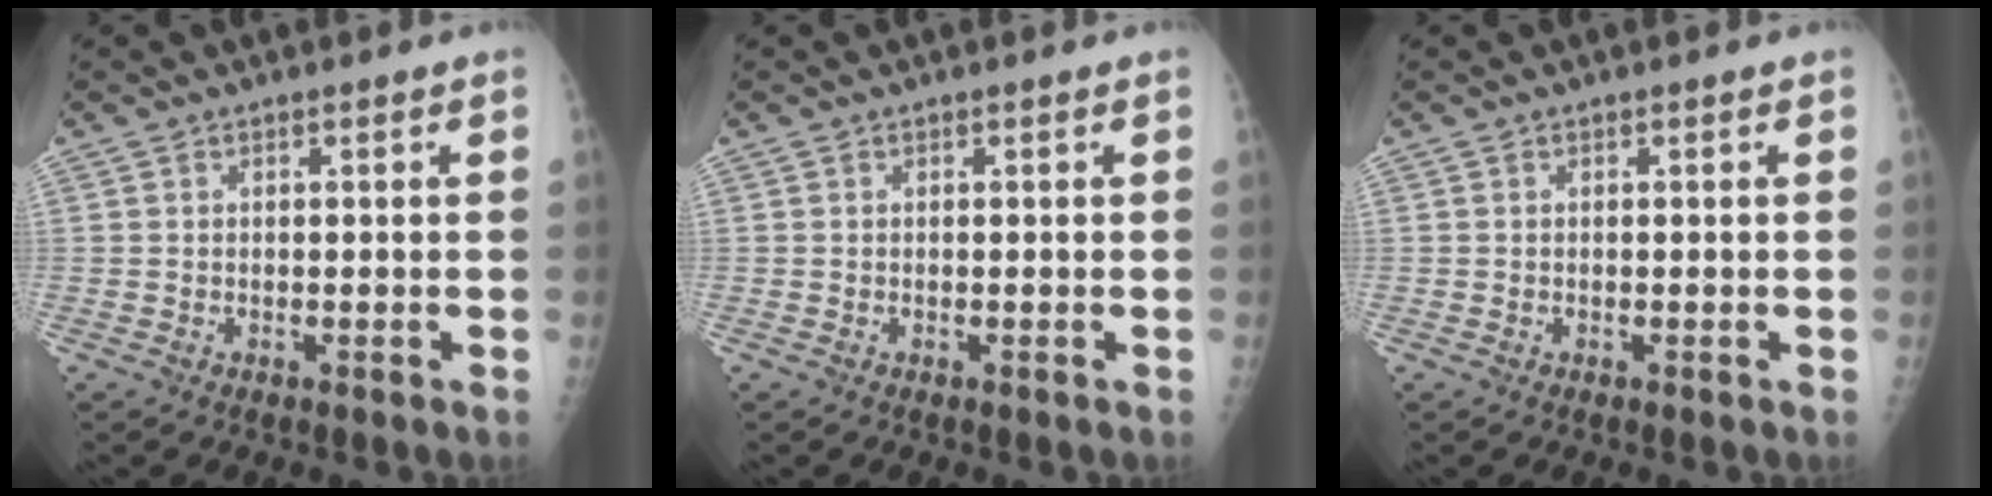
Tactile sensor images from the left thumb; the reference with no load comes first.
{"total": 0.0}
{"total": 0.0}